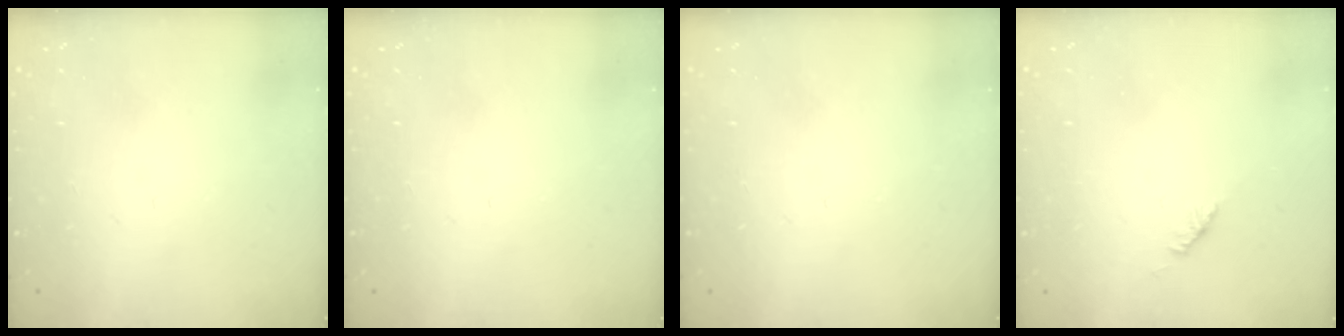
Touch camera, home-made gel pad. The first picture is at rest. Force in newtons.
{"total": 0.0}
{"total": 0.0}
{"total": 1.9, "press": 1.8, "slide": 0.6}